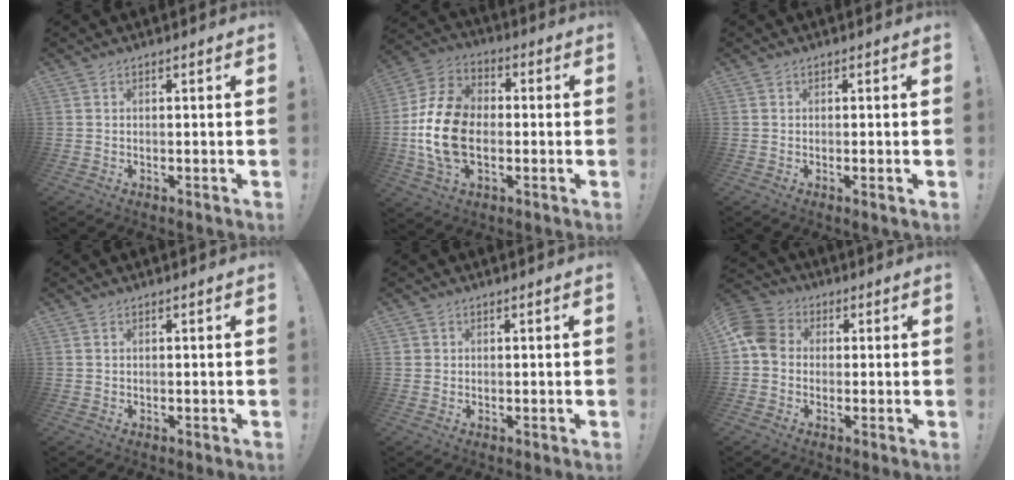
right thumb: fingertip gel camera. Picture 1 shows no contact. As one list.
[{"total": 17.8, "force": [-2.4, 12.2, 12.8], "torque": [-0.241, 0.019, -0.039]}, {"total": 1.5, "force": [-0.3, -0.2, 1.5], "torque": [-0.031, 0.000, -0.005]}, {"total": 0.0}, {"total": 1.2, "force": [0.4, 1.1, 0.1], "torque": [-0.003, 0.000, 0.007]}, {"total": 7.5, "force": [-0.2, 6.2, 4.1], "torque": [-0.069, 0.018, -0.001]}]